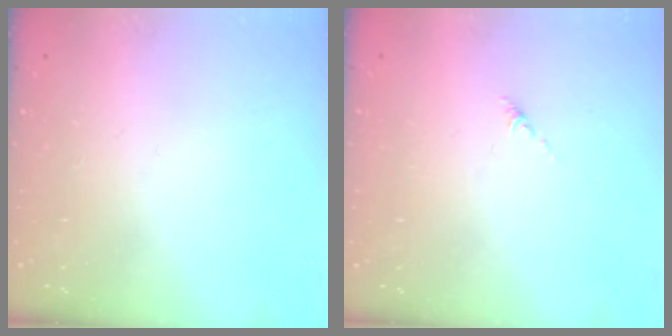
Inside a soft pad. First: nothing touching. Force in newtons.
{"total": 0.0}